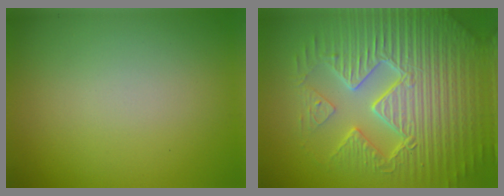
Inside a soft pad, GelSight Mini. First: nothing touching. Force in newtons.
{"total": 9.7, "press": 6.9, "slide": 6.8}